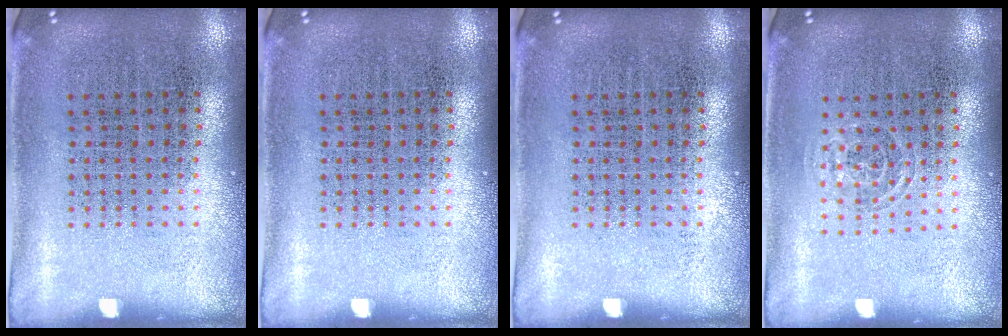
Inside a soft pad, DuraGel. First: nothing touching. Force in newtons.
{"total": 0.0}
{"total": 0.0}
{"total": 0.8, "press": 0.6, "slide": 0.6}